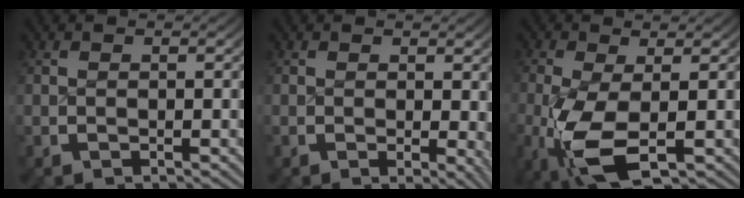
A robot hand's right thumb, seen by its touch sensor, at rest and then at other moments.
{"total": 1.8, "force": [0.3, 0.7, 1.6], "torque": [-0.012, -0.011, 0.004]}
{"total": 8.0, "force": [-2.2, 4.2, 6.4], "torque": [-0.155, -0.040, -0.017]}